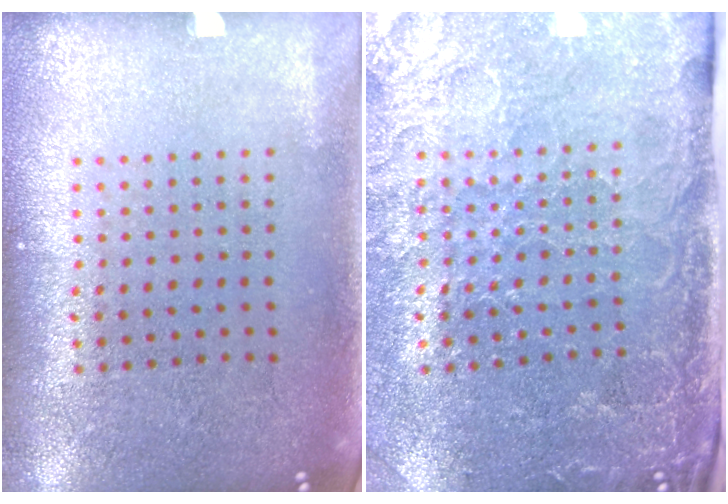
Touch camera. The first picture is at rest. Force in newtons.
{"total": 4.3, "press": 3.6, "slide": 2.4}